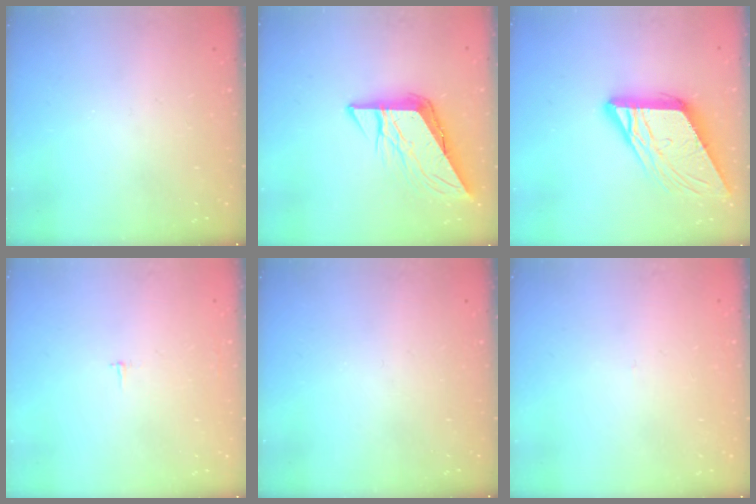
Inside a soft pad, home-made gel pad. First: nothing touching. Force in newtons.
{"total": 9.3, "press": 9.2, "slide": 1.2}
{"total": 14.0, "press": 13.9, "slide": 1.4}
{"total": 1.8, "press": 1.8, "slide": 0.1}
{"total": 0.0}
{"total": 2.7, "press": 2.7, "slide": 0.3}